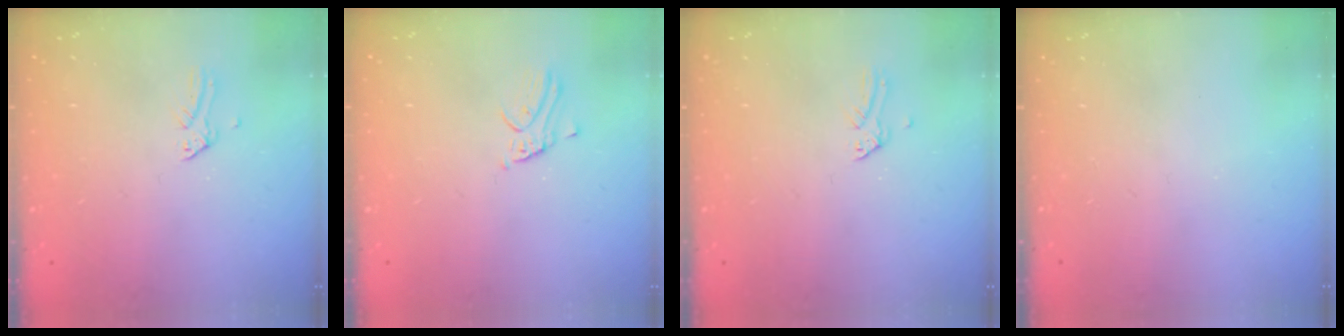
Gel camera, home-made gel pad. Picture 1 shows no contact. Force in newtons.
{"total": 2.2, "press": 2.2, "slide": 0.1}
{"total": 0.0}
{"total": 0.0}